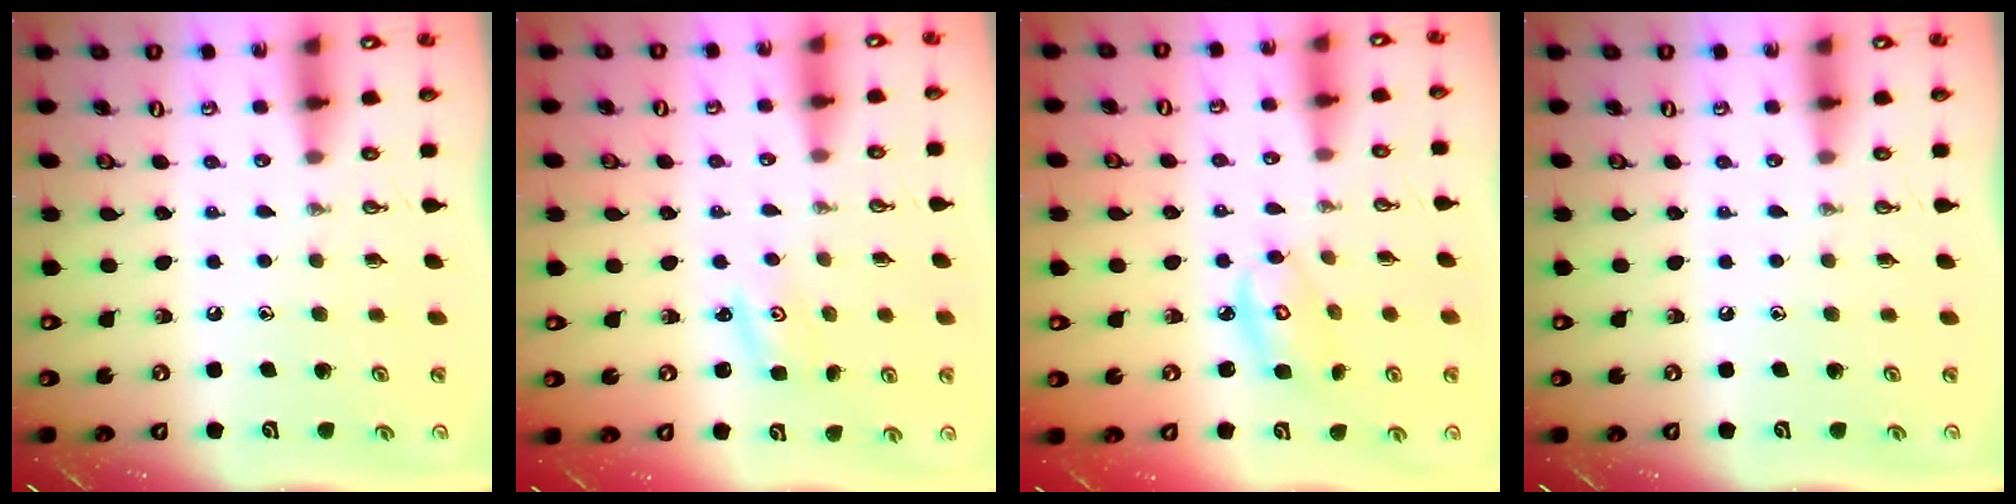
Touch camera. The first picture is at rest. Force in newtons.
{"total": 1.3, "press": 1.3, "slide": 0.2}
{"total": 6.4, "press": 6.4, "slide": 0.3}
{"total": 0.0}